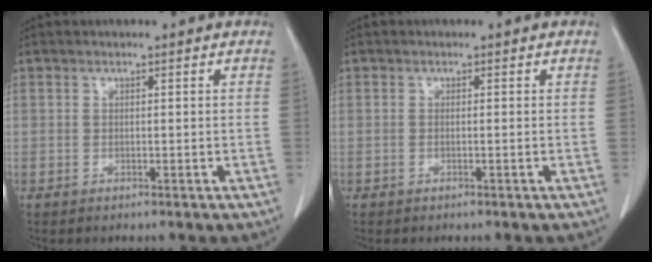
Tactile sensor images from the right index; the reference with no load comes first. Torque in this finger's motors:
{"motor_torque": [-0.07, 0.04, -0.02, -0.01]}